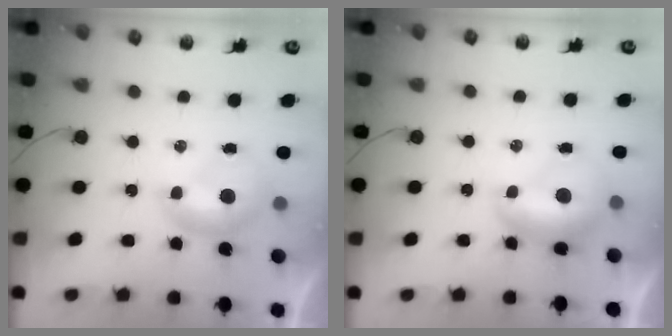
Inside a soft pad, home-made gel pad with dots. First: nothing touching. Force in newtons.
{"total": 1.6, "press": 1.4, "slide": 0.6}